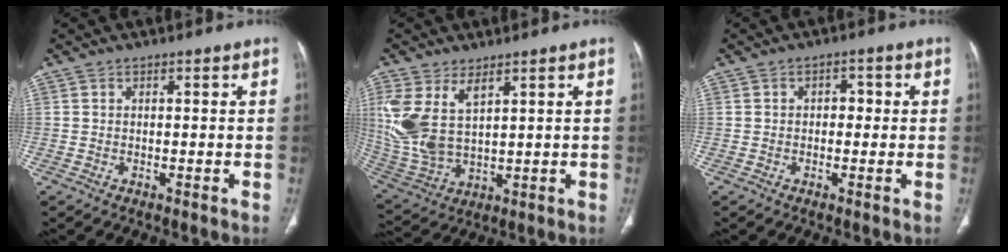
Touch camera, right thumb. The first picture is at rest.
{"total": 12.6, "force": [5.0, 6.6, 9.5], "torque": [-0.211, -0.017, 0.119]}
{"total": 2.6, "force": [0.1, 1.9, 1.8], "torque": [-0.012, 0.009, -0.003]}